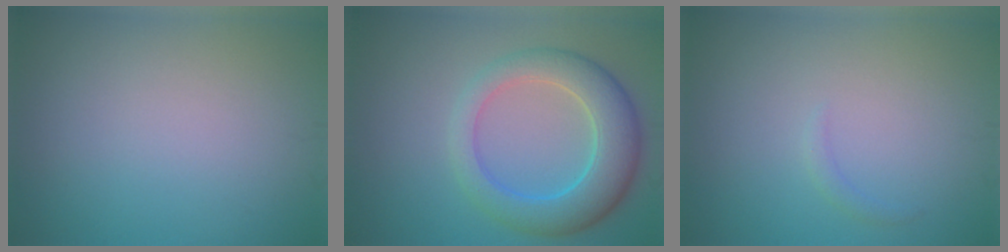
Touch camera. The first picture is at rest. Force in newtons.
{"total": 6.3, "press": 6.3, "slide": 0.4}
{"total": 0.7, "press": 0.7, "slide": 0.1}